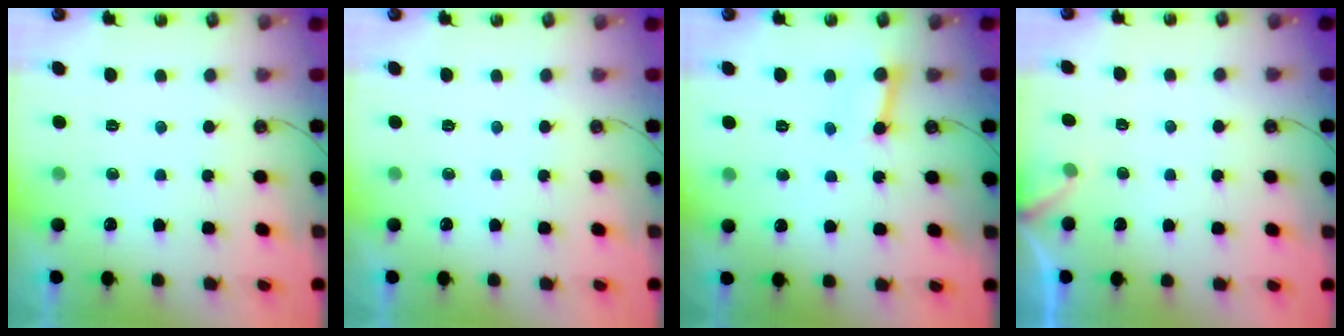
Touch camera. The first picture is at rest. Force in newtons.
{"total": 0.0}
{"total": 4.1, "press": 4.0, "slide": 0.6}
{"total": 2.8, "press": 2.8, "slide": 0.3}